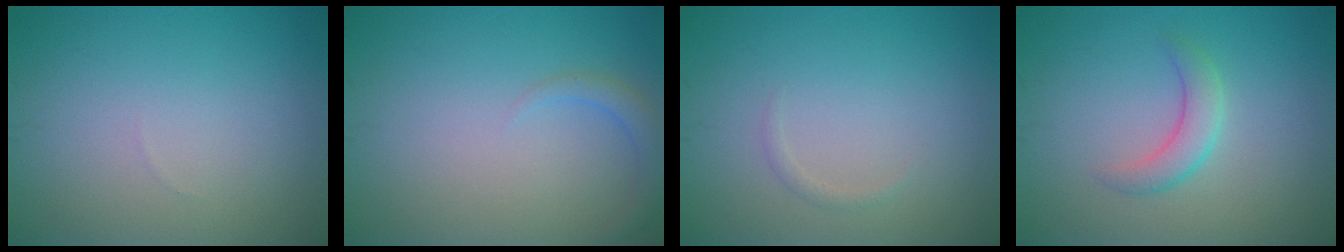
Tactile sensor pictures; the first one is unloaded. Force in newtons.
{"total": 1.6, "press": 1.6, "slide": 0.2}
{"total": 0.7, "press": 0.7, "slide": 0.0}
{"total": 2.4, "press": 2.4, "slide": 0.1}